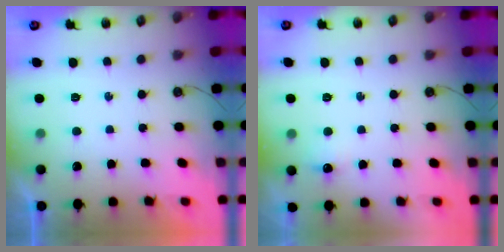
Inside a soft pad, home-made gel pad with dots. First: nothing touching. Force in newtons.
{"total": 4.6, "press": 4.5, "slide": 0.7}